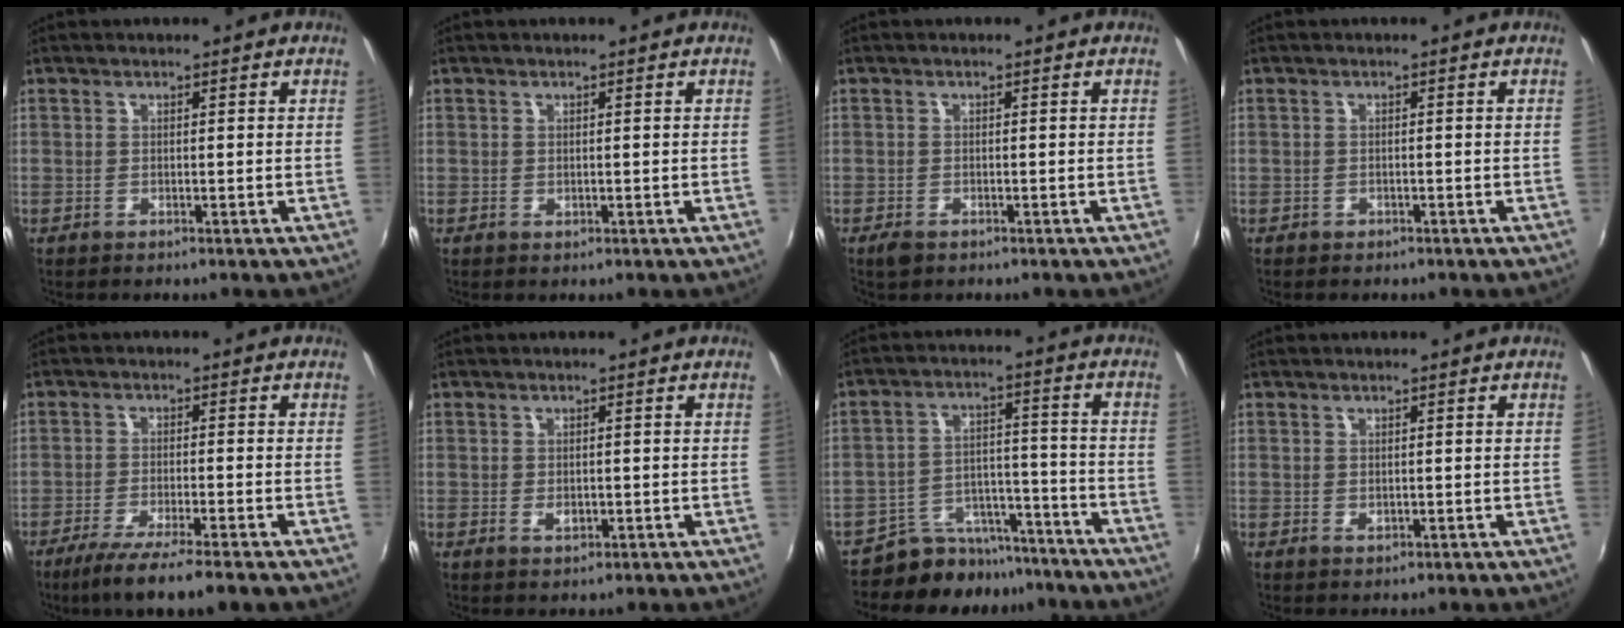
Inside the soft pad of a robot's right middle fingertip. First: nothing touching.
{"total": 0.0}
{"total": 2.0, "force": [-1.4, 1.0, 1.0], "torque": [-0.021, -0.006, -0.027]}
{"total": 1.2, "force": [-0.9, 0.7, 0.3], "torque": [-0.010, -0.001, -0.010]}
{"total": 8.9, "force": [-6.6, -0.1, 6.0], "torque": [-0.128, -0.028, -0.110]}
{"total": 1.8, "force": [-0.3, 1.1, 1.3], "torque": [-0.021, -0.001, -0.004]}
{"total": 11.3, "force": [-10.0, 4.7, 2.1], "torque": [-0.043, 0.036, -0.142]}
{"total": 0.6, "force": [0.1, 0.4, 0.4], "torque": [-0.004, 0.000, 0.004]}